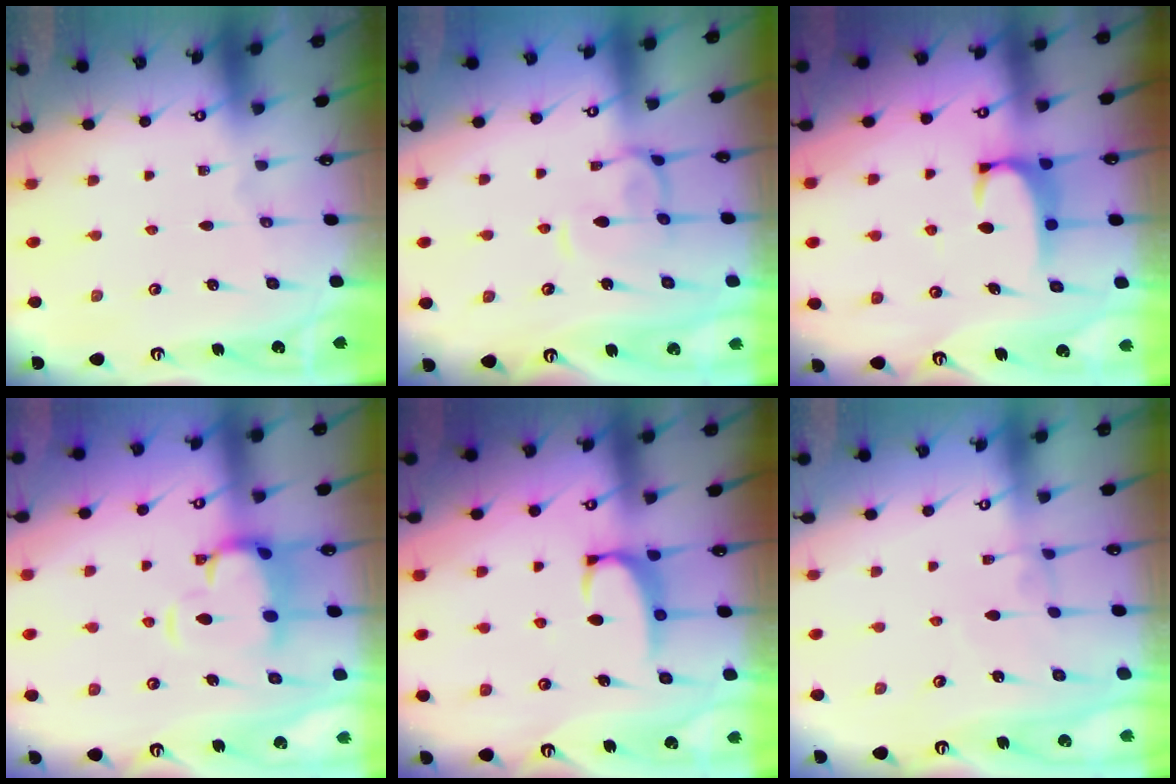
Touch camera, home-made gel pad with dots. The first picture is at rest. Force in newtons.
{"total": 2.2, "press": 2.0, "slide": 0.7}
{"total": 2.3, "press": 2.3, "slide": 0.3}
{"total": 4.2, "press": 3.9, "slide": 1.3}
{"total": 2.3, "press": 2.2, "slide": 0.6}
{"total": 1.7, "press": 1.7, "slide": 0.3}